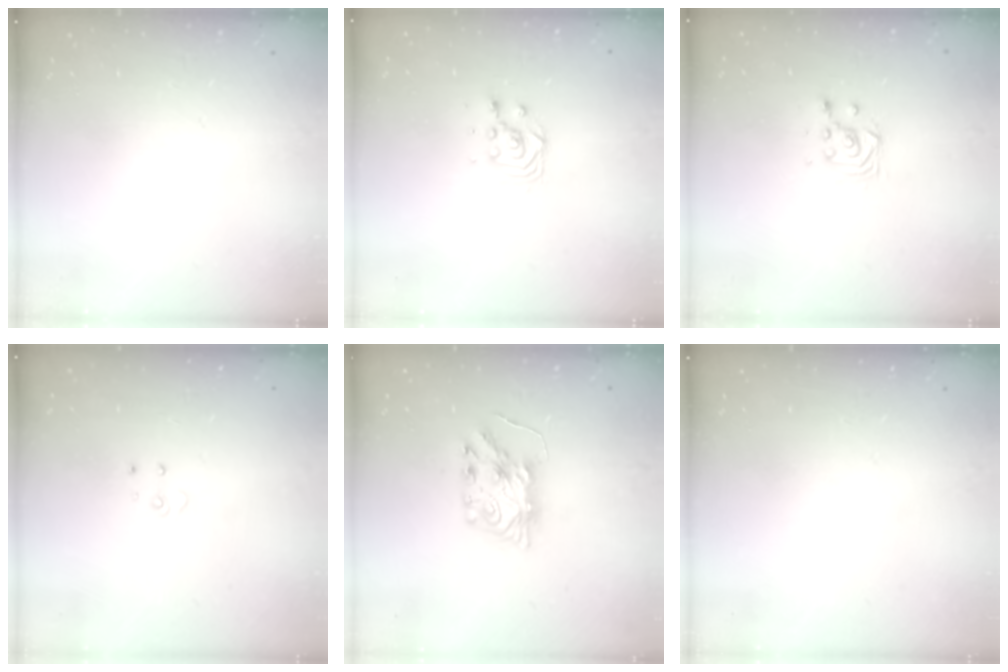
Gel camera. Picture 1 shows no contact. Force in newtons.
{"total": 5.3, "press": 5.2, "slide": 0.2}
{"total": 3.9, "press": 3.9, "slide": 0.2}
{"total": 3.4, "press": 3.4, "slide": 0.3}
{"total": 8.4, "press": 8.4, "slide": 0.5}
{"total": 0.0}